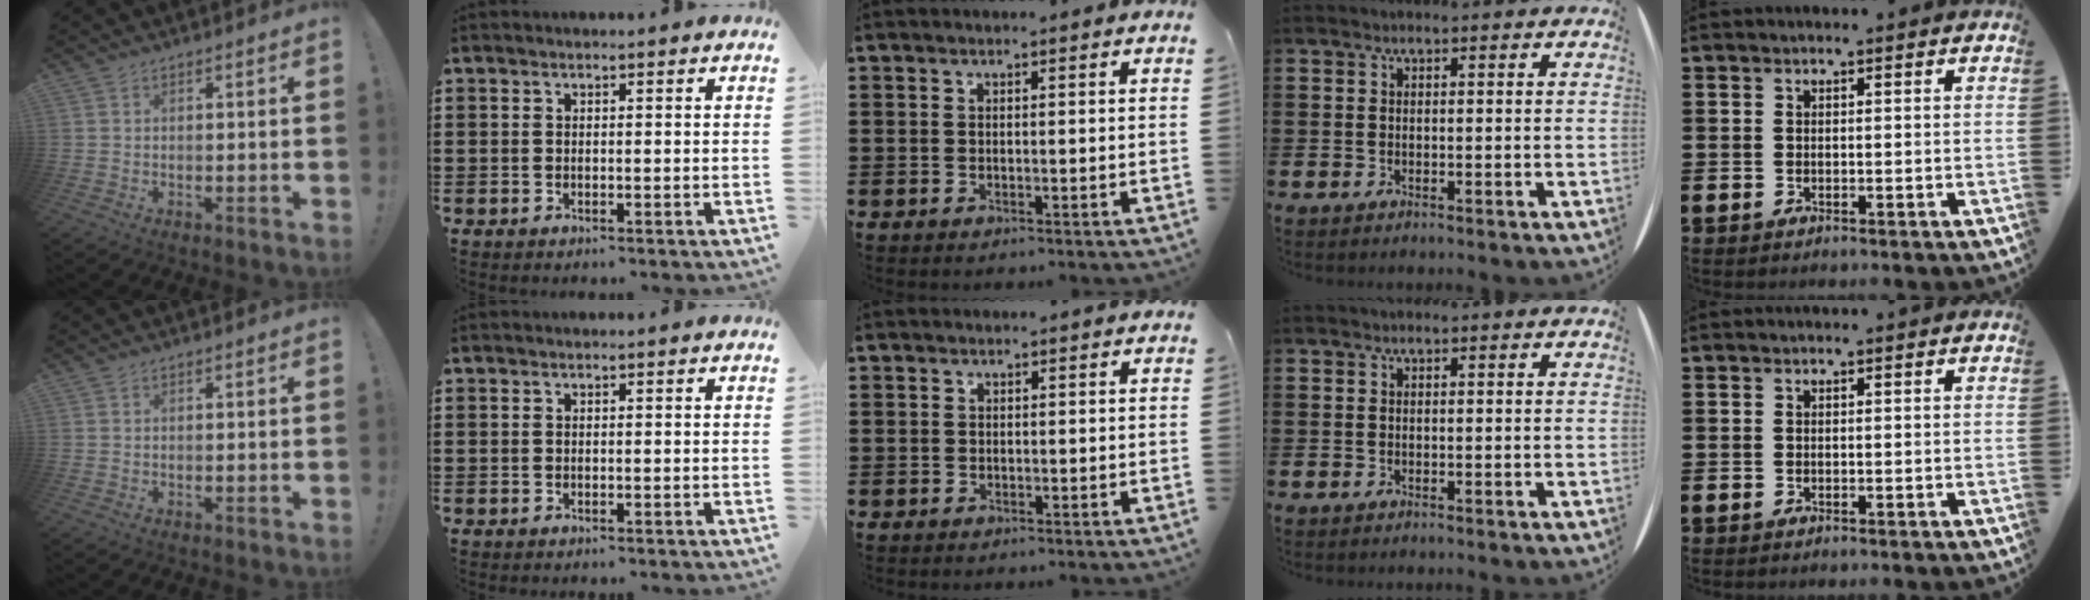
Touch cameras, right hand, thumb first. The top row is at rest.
{"middle": {"total": 0.5, "force": [-0.1, 0.5, 0.1], "torque": [-0.003, -0.001, -0.002]}}